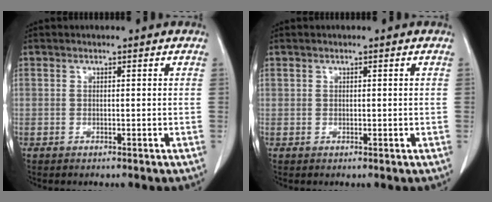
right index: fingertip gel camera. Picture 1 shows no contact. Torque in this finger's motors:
{"motor_torque": [-0.19, 0.06, -0.02, -0.01]}